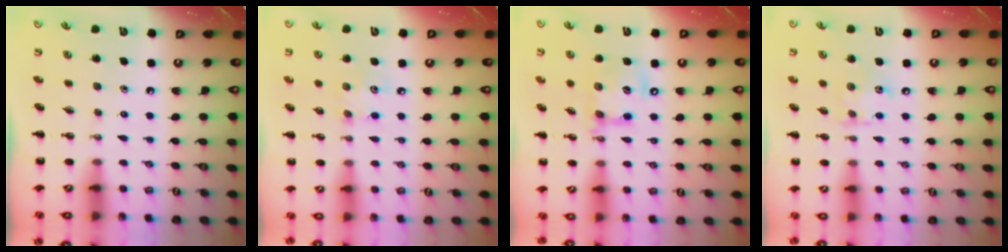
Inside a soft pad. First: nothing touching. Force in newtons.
{"total": 3.6, "press": 3.6, "slide": 0.7}
{"total": 13.4, "press": 13.2, "slide": 2.3}
{"total": 7.9, "press": 7.8, "slide": 0.9}